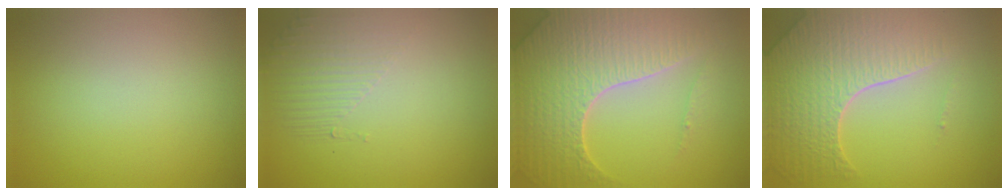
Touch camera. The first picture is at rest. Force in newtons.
{"total": 1.6, "press": 0.7, "slide": 1.4}
{"total": 7.1, "press": 6.9, "slide": 1.8}
{"total": 7.6, "press": 5.6, "slide": 5.1}